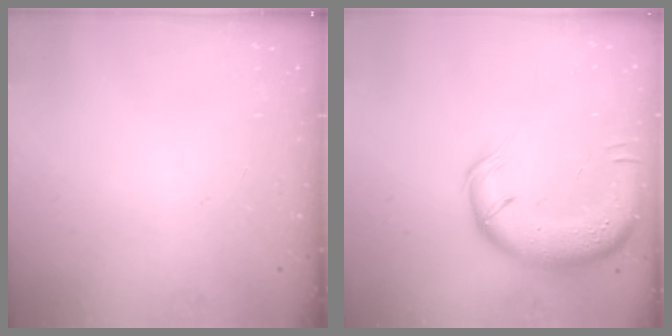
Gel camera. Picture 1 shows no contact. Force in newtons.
{"total": 14.0, "press": 13.7, "slide": 2.9}